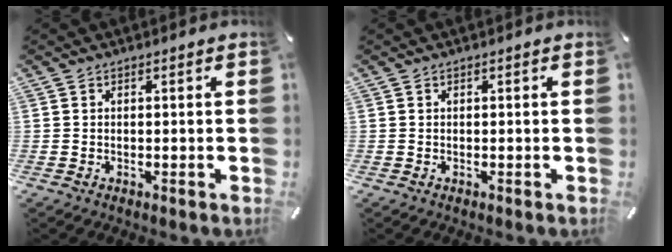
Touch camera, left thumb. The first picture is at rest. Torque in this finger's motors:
{"motor_torque": [0.00, 0.00, 0.00, 0.00, 0.00]}